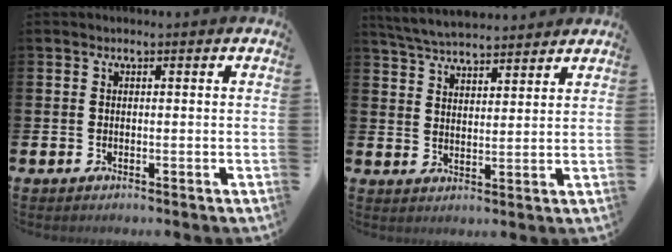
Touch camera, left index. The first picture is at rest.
{"total": 5.3, "force": [5.2, 0.6, 0.7], "torque": [-0.039, -0.023, 0.096]}